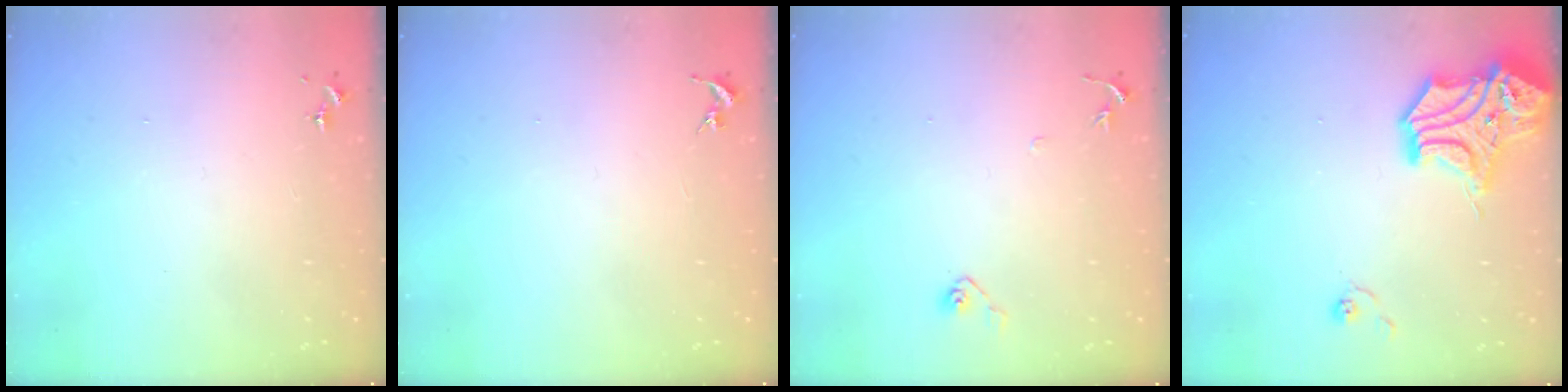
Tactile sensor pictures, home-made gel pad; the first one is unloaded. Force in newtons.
{"total": 0.0}
{"total": 4.8, "press": 4.7, "slide": 1.0}
{"total": 15.8, "press": 15.6, "slide": 2.4}